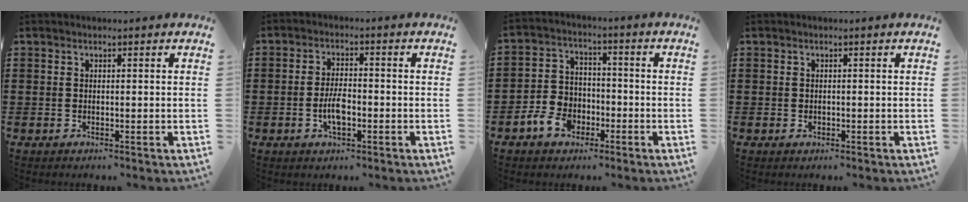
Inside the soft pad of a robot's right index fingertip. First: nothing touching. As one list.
[{"total": 4.6, "force": [-1.3, 1.9, 4.0], "torque": [-0.085, 0.002, -0.025]}, {"total": 6.3, "force": [-3.2, 4.6, 2.9], "torque": [-0.074, 0.015, -0.063]}, {"total": 0.6, "force": [-0.3, 0.5, 0.3], "torque": [-0.006, -0.001, -0.007]}]